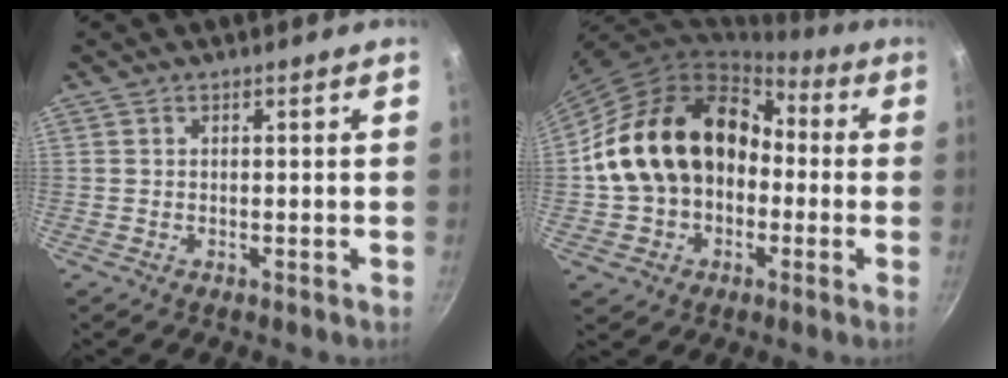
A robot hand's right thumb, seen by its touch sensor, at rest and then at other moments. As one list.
[{"total": 19.5, "force": [-0.7, 15.1, 12.2], "torque": [-0.190, 0.064, -0.008]}]